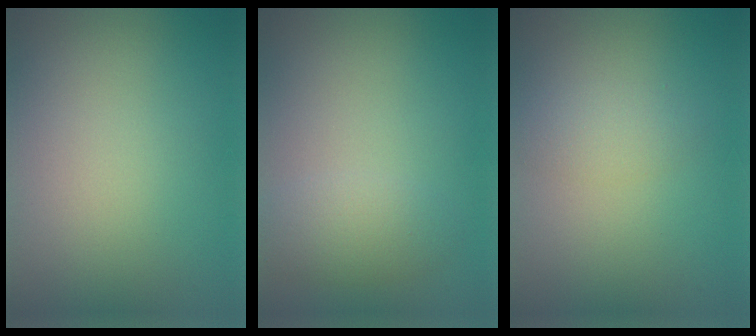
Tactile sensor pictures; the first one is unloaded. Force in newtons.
{"total": 2.3, "press": 2.3, "slide": 0.0}
{"total": 1.7, "press": 1.7, "slide": 0.1}